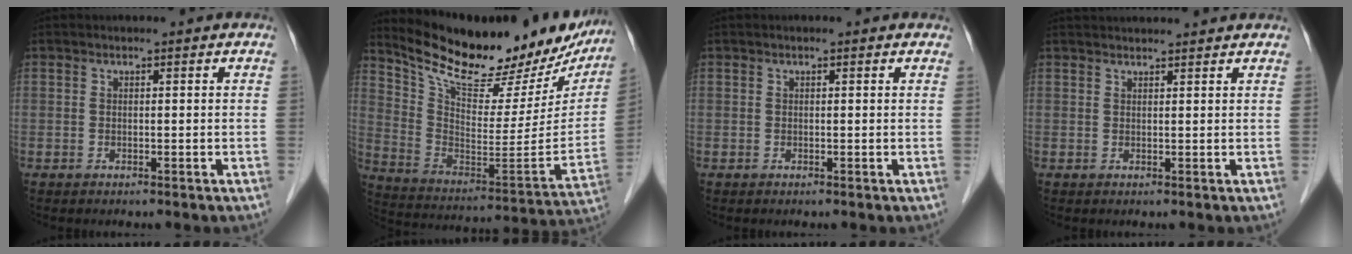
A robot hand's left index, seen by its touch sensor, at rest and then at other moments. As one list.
[{"total": 27.8, "force": [23.3, 7.8, 13.0], "torque": [-0.208, -0.041, 0.329]}, {"total": 0.6, "force": [0.4, 0.2, 0.3], "torque": [-0.009, 0.007, 0.003]}, {"total": 7.2, "force": [6.9, 0.2, 1.9], "torque": [-0.023, 0.036, 0.083]}]